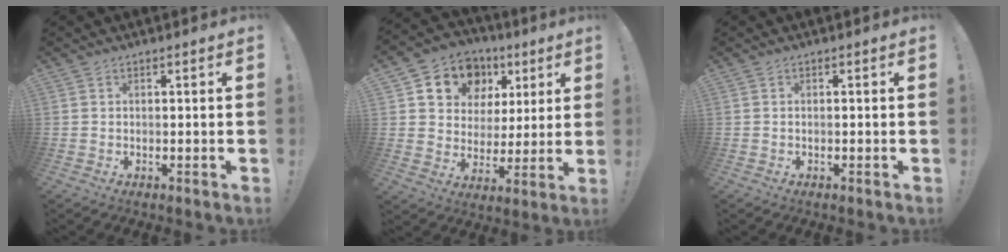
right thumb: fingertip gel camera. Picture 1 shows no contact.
{"total": 13.4, "force": [6.5, 10.6, 5.1], "torque": [-0.076, -0.030, 0.128]}
{"total": 0.7, "force": [-0.3, -0.4, 0.4], "torque": [-0.010, -0.001, -0.005]}